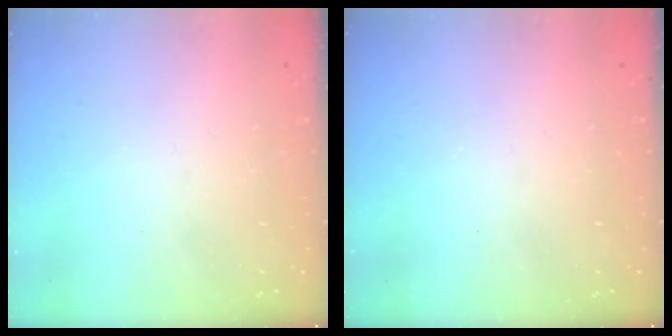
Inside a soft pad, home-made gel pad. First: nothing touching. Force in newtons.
{"total": 0.0}